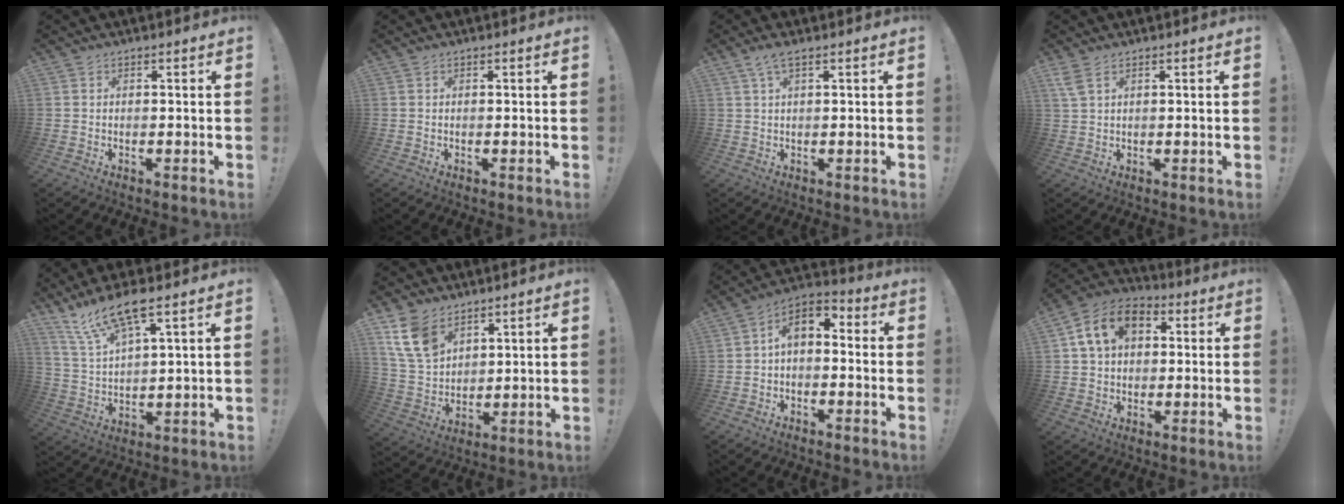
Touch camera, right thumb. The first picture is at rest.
{"total": 0.0}
{"total": 3.0, "force": [1.6, 0.5, 2.5], "torque": [-0.057, 0.000, 0.030]}
{"total": 3.6, "force": [2.1, 1.3, 2.6], "torque": [-0.054, -0.003, 0.041]}
{"total": 12.1, "force": [8.8, 2.6, 8.0], "torque": [-0.161, -0.042, 0.156]}
{"total": 12.5, "force": [7.5, 8.0, 6.0], "torque": [-0.126, -0.033, 0.152]}
{"total": 6.1, "force": [-0.2, 4.0, 4.5], "torque": [-0.076, 0.010, 0.002]}
{"total": 13.4, "force": [4.5, 9.5, 8.3], "torque": [-0.138, 0.004, 0.091]}